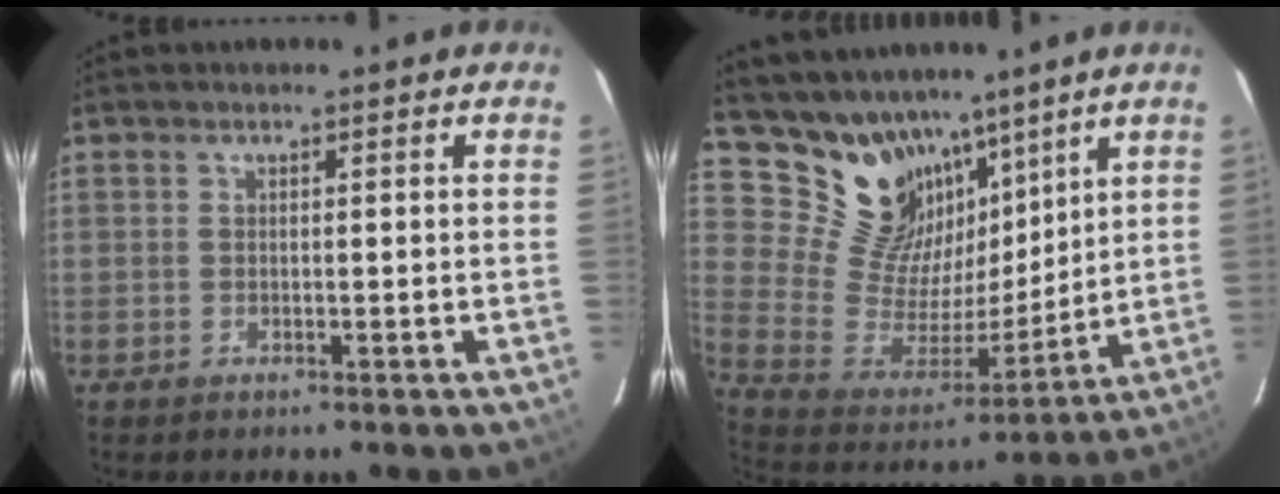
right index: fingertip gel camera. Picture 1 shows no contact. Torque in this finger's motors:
{"motor_torque": [-0.09, 0.64, 0.07, -0.02]}